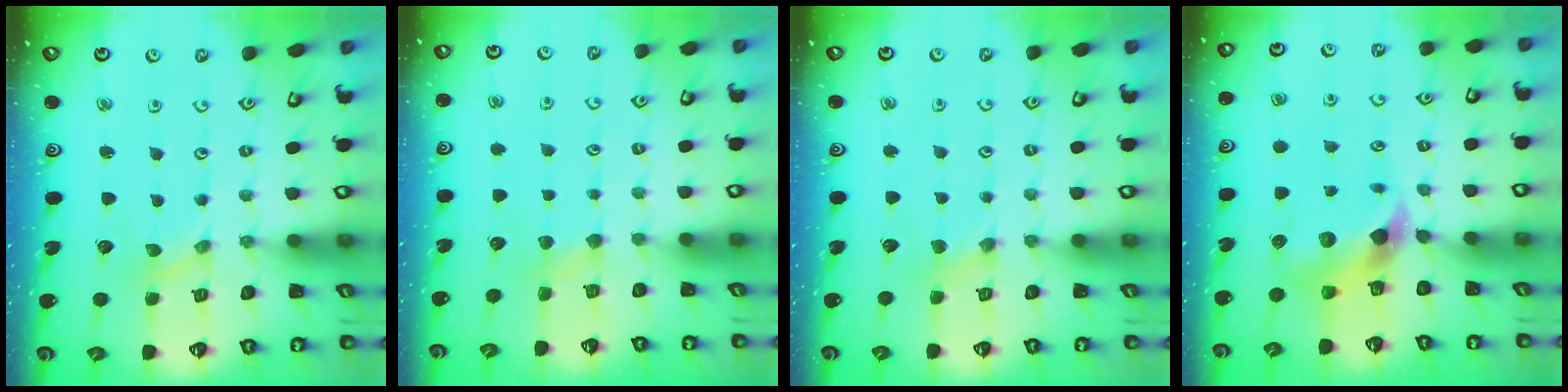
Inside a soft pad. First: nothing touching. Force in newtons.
{"total": 3.2, "press": 3.2, "slide": 0.4}
{"total": 2.8, "press": 2.8, "slide": 0.5}
{"total": 7.5, "press": 7.4, "slide": 1.0}